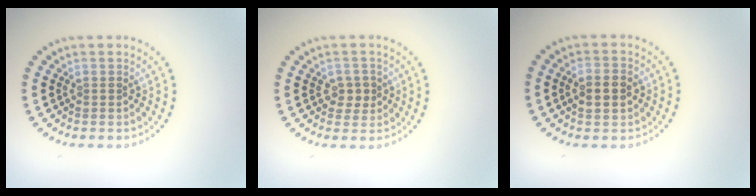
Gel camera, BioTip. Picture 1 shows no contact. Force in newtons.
{"total": 1.8, "press": 1.7, "slide": 0.5}
{"total": 2.6, "press": 2.6, "slide": 0.2}